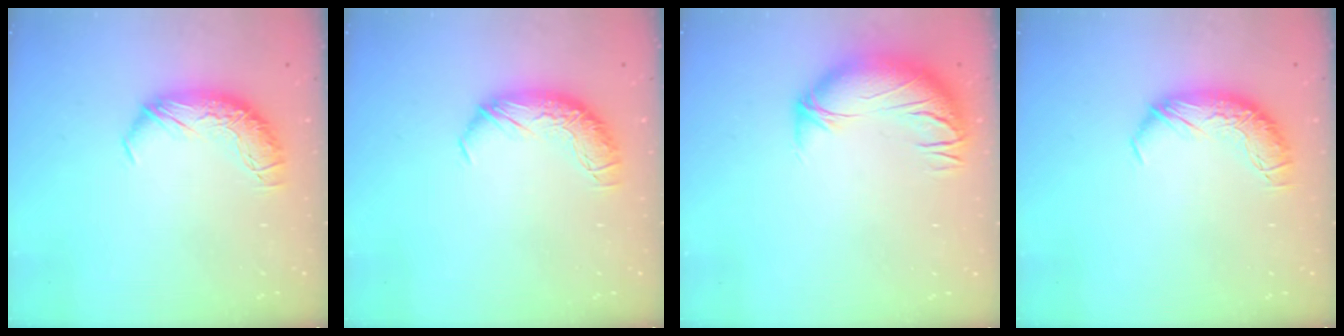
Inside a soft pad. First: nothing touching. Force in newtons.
{"total": 0.0}
{"total": 2.4, "press": 1.1, "slide": 2.1}
{"total": 0.0}